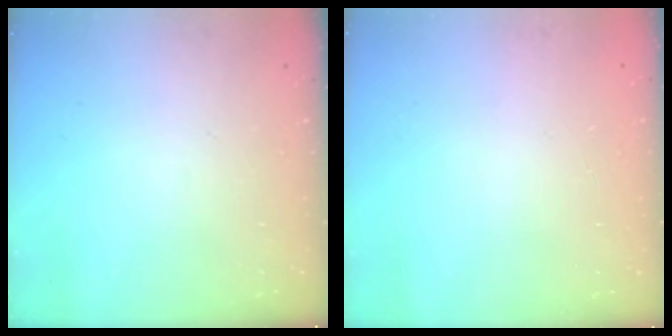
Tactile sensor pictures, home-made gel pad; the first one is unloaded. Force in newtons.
{"total": 0.0}